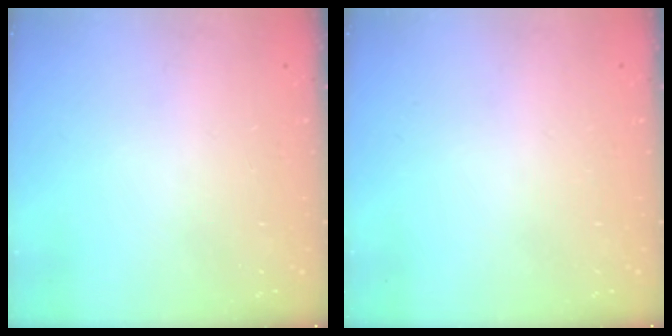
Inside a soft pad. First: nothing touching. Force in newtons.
{"total": 0.0}